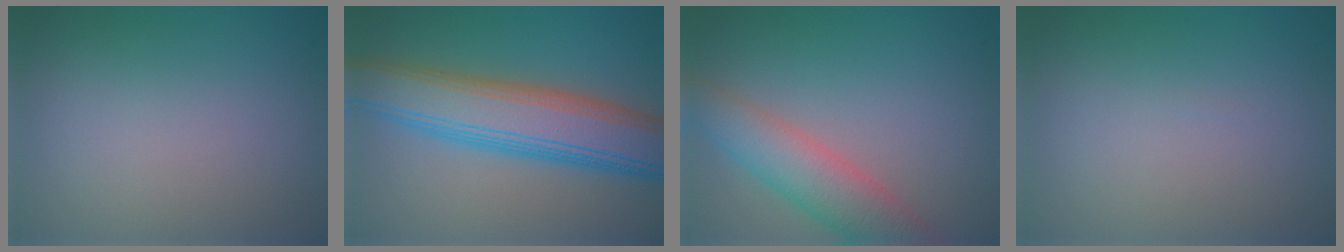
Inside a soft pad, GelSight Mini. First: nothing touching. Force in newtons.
{"total": 8.6, "press": 8.6, "slide": 0.1}
{"total": 5.2, "press": 5.2, "slide": 0.2}
{"total": 0.0}